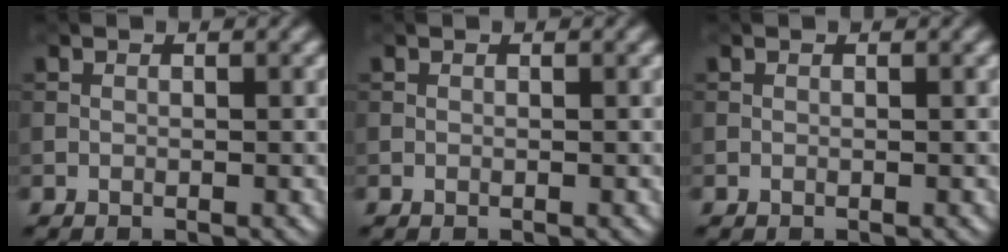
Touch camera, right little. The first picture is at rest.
{"total": 0.0}
{"total": 0.0}